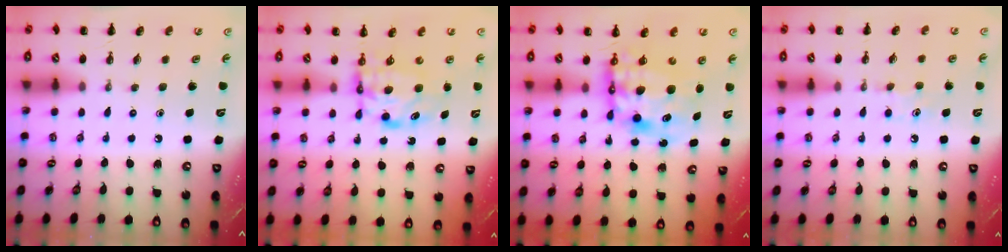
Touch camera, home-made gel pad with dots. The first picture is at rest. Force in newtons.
{"total": 5.7, "press": 5.6, "slide": 1.4}
{"total": 10.7, "press": 10.3, "slide": 3.0}
{"total": 4.8, "press": 4.6, "slide": 1.5}